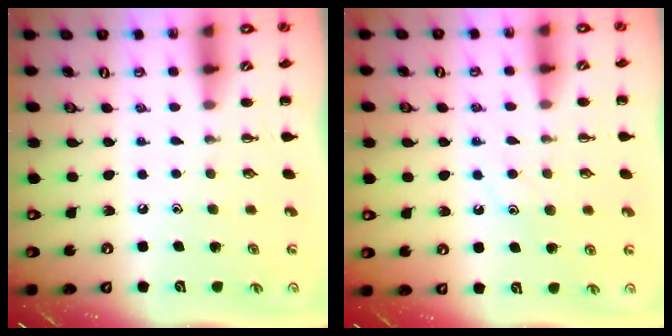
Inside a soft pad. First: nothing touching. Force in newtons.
{"total": 8.4, "press": 8.3, "slide": 0.9}